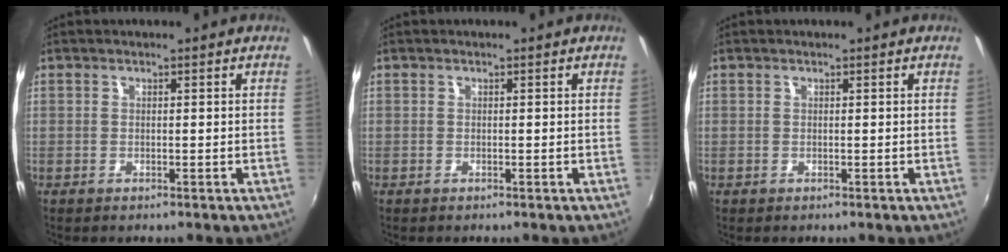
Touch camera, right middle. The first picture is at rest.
{"total": 0.0}
{"total": 0.0}